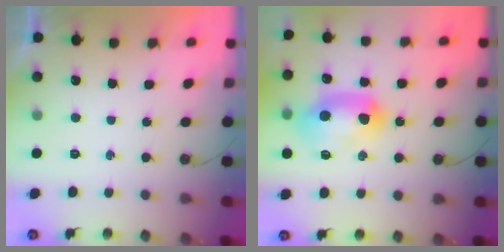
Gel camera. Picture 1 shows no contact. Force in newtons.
{"total": 14.8, "press": 14.8, "slide": 0.8}